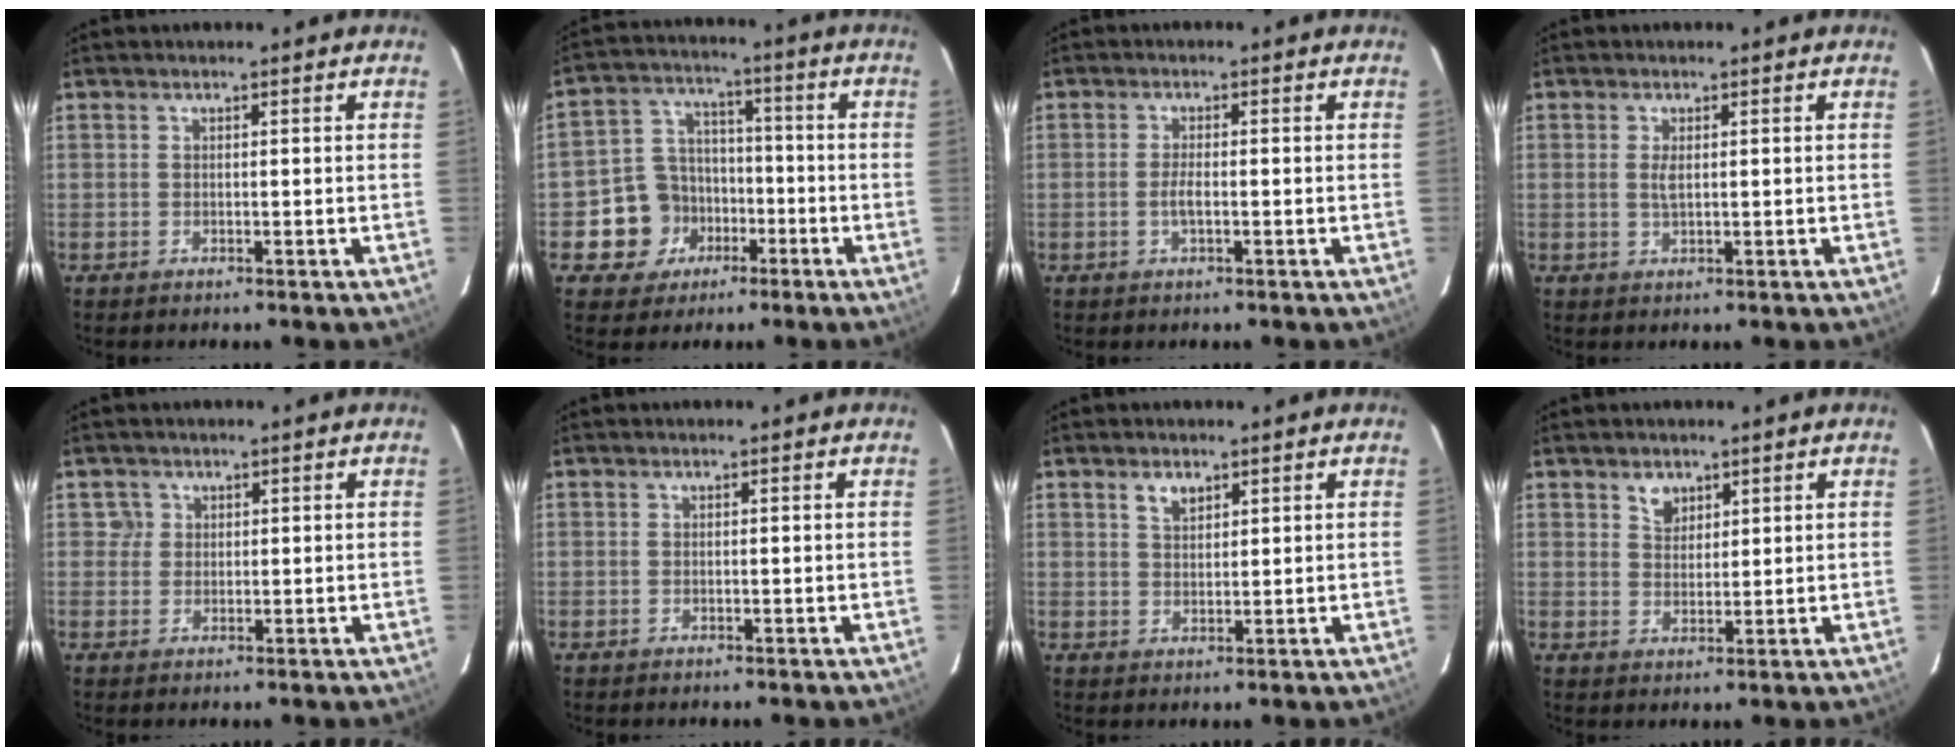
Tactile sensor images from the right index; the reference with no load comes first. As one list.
[{"total": 10.2, "force": [-4.4, 8.9, 2.3], "torque": [-0.070, 0.036, -0.062]}, {"total": 2.1, "force": [-0.6, 0.4, 1.9], "torque": [-0.040, 0.001, -0.012]}, {"total": 1.6, "force": [0.2, 0.6, 1.5], "torque": [-0.030, 0.000, 0.004]}, {"total": 2.0, "force": [0.5, 1.9, -0.2], "torque": [0.018, 0.016, 0.007]}, {"total": 0.0}, {"total": 2.7, "force": [1.7, 1.5, 1.5], "torque": [-0.024, 0.004, 0.031]}, {"total": 3.2, "force": [2.0, 2.2, 1.1], "torque": [-0.009, 0.005, 0.036]}]